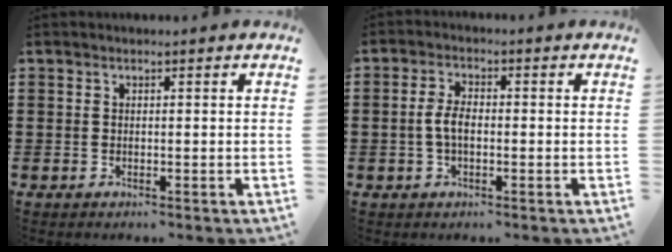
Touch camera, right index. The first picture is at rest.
{"total": 3.9, "force": [-0.6, 1.9, 3.3], "torque": [-0.084, -0.002, -0.018]}